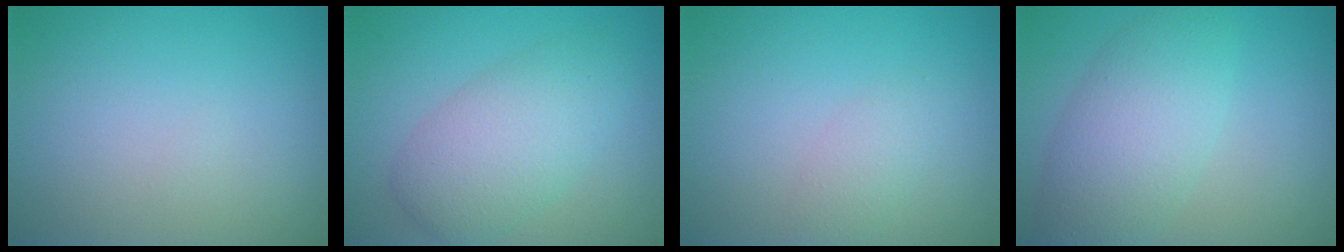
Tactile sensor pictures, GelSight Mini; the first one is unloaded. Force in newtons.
{"total": 5.2, "press": 5.2, "slide": 0.1}
{"total": 1.5, "press": 1.5, "slide": 0.1}
{"total": 5.6, "press": 5.6, "slide": 0.1}